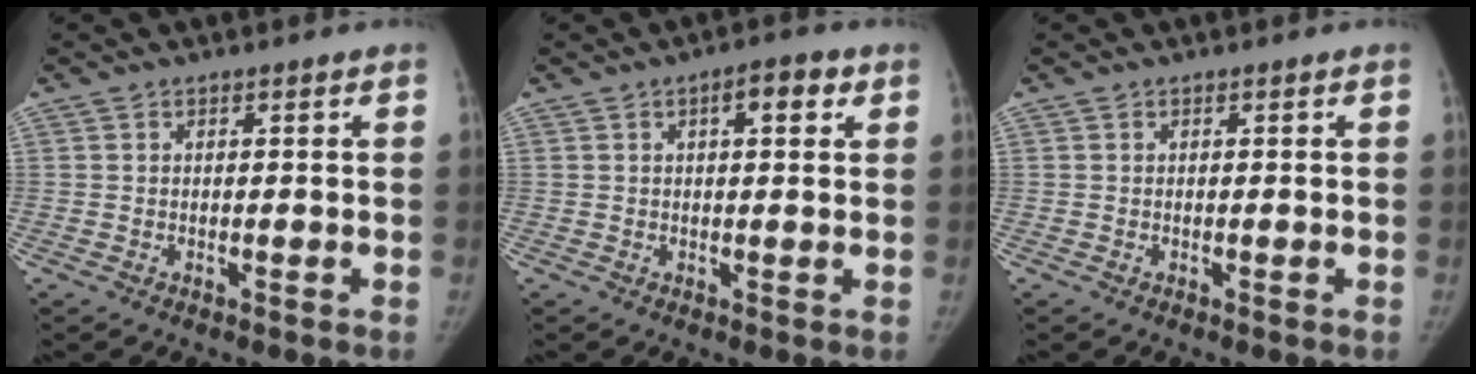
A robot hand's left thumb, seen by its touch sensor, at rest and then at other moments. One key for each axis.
{"total": 4.8, "fx": 1.9, "fy": 1.8, "fz": 4.0, "tx": -0.045, "ty": 0.003, "tz": 0.022}
{"total": 0.0}